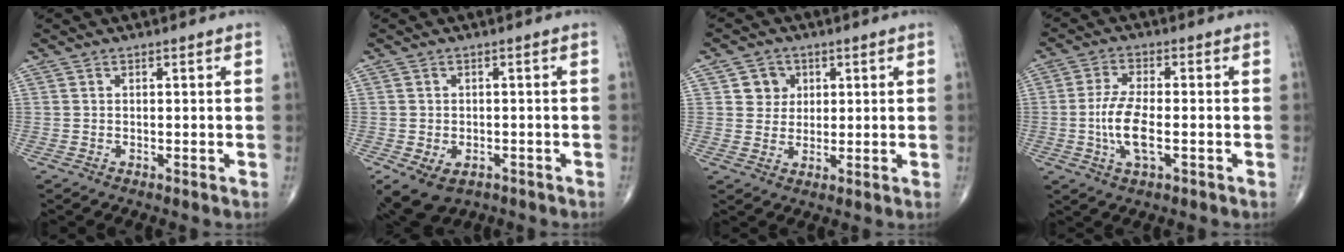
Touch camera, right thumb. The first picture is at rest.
{"total": 7.8, "force": [-3.7, 5.4, 4.2], "torque": [-0.077, 0.012, -0.049]}
{"total": 4.7, "force": [1.6, 4.2, 1.1], "torque": [0.008, -0.002, 0.023]}
{"total": 8.0, "force": [-1.6, 3.1, 7.2], "torque": [-0.153, 0.005, -0.032]}